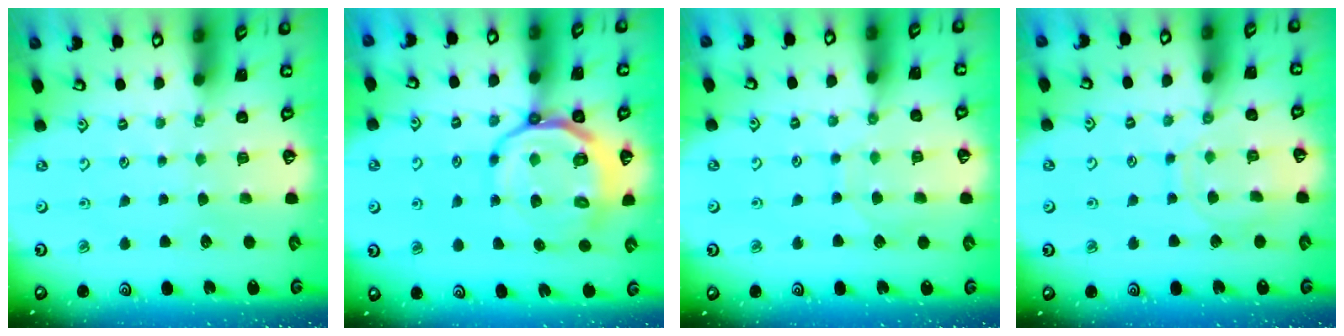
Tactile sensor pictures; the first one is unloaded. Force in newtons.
{"total": 14.3, "press": 13.9, "slide": 3.0}
{"total": 6.3, "press": 6.3, "slide": 0.5}
{"total": 8.9, "press": 8.9, "slide": 0.8}